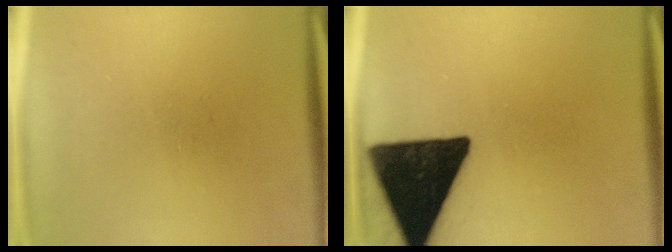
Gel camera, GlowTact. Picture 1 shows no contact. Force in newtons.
{"total": 19.4}